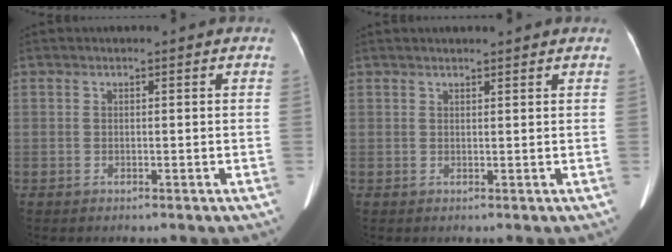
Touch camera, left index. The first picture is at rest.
{"total": 2.5, "force": [2.3, 0.2, 1.1], "torque": [-0.017, 0.017, 0.033]}